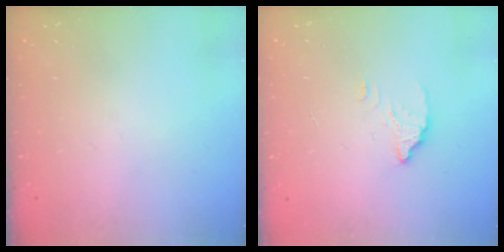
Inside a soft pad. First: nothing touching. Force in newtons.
{"total": 2.8, "press": 2.8, "slide": 0.2}